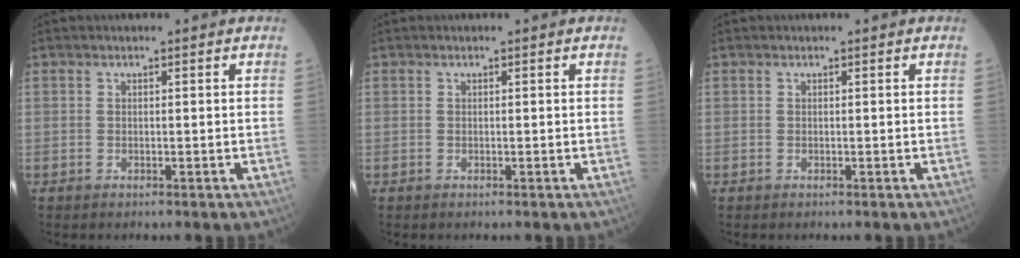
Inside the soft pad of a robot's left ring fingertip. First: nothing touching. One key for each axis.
{"total": 0.0}
{"total": 0.0}